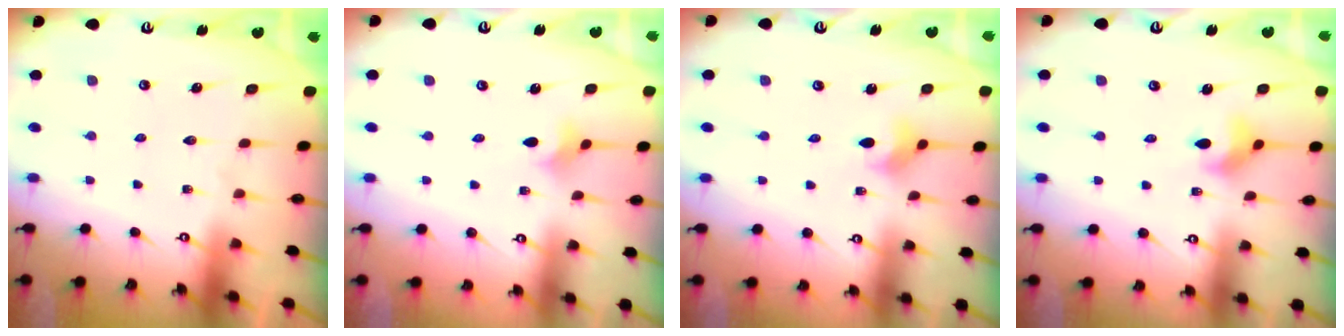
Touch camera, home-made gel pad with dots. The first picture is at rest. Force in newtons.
{"total": 2.6, "press": 2.6, "slide": 0.6}
{"total": 4.3, "press": 4.2, "slide": 0.7}
{"total": 6.3, "press": 6.1, "slide": 1.5}